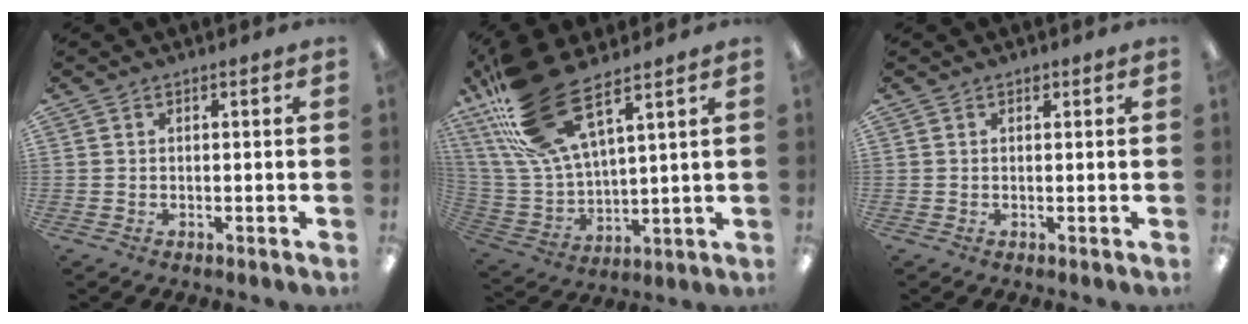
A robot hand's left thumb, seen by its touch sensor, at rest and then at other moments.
{"total": 20.8, "force": [13.9, 7.1, 13.7], "torque": [-0.293, -0.064, 0.250]}
{"total": 0.7, "force": [0.5, 0.4, 0.2], "torque": [-0.005, 0.002, 0.008]}